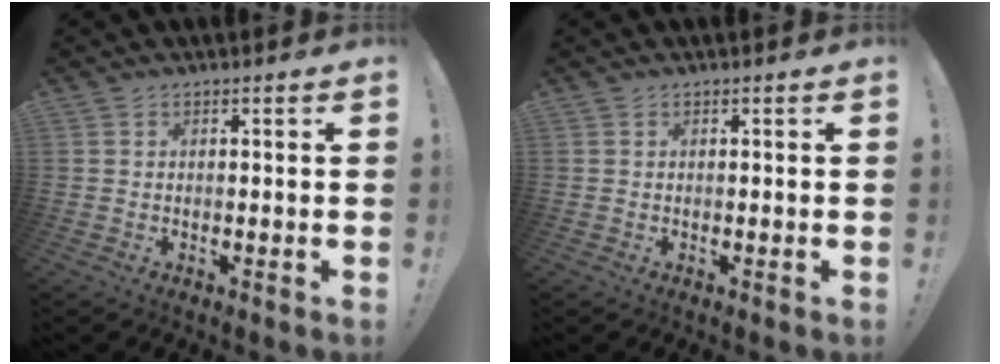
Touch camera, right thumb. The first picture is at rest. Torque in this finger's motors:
{"motor_torque": [-0.01, 0.01, -0.07, 0.06, 0.02]}